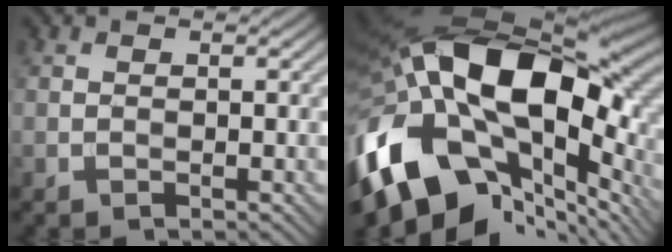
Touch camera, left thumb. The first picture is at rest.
{"total": 21.3, "force": [-3.4, 13.0, 16.6], "torque": [-0.355, -0.034, -0.044]}